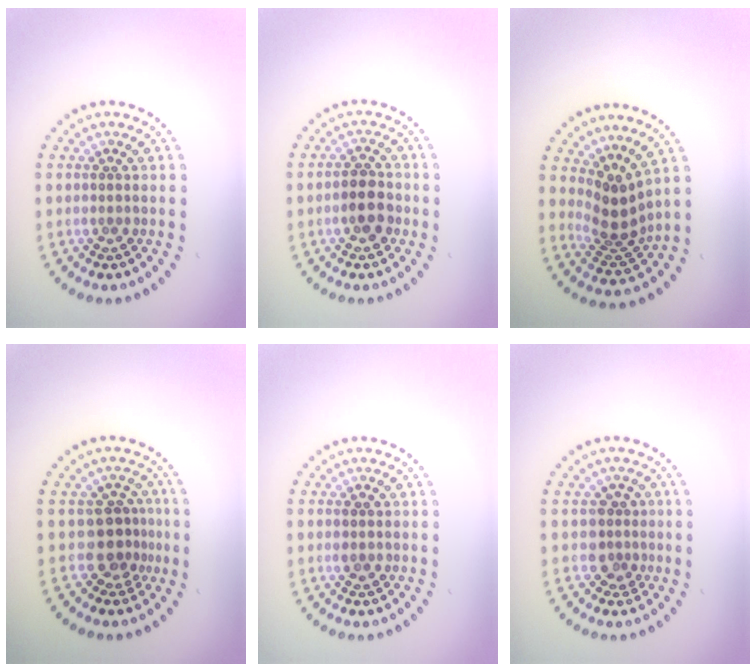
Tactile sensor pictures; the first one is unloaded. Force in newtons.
{"total": 2.8, "press": 2.8, "slide": 0.7}
{"total": 3.3, "press": 2.4, "slide": 2.3}
{"total": 2.8, "press": 2.1, "slide": 1.8}
{"total": 0.9, "press": 0.9, "slide": 0.1}
{"total": 2.3, "press": 1.9, "slide": 1.3}